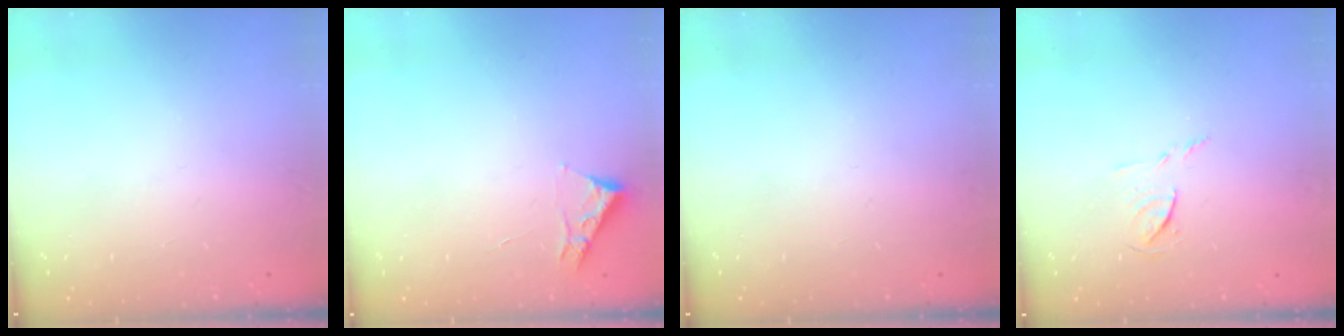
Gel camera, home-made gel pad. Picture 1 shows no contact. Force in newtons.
{"total": 3.3, "press": 3.3, "slide": 0.5}
{"total": 0.0}
{"total": 7.3, "press": 7.3, "slide": 0.5}